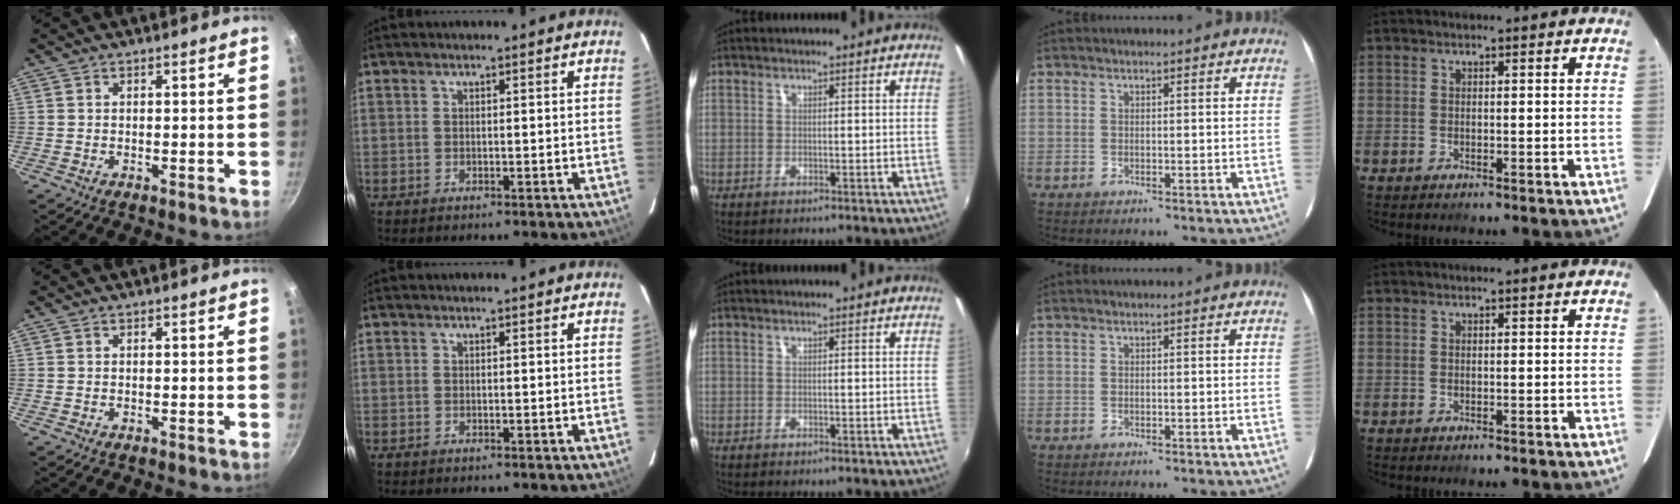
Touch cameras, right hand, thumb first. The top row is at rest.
{}